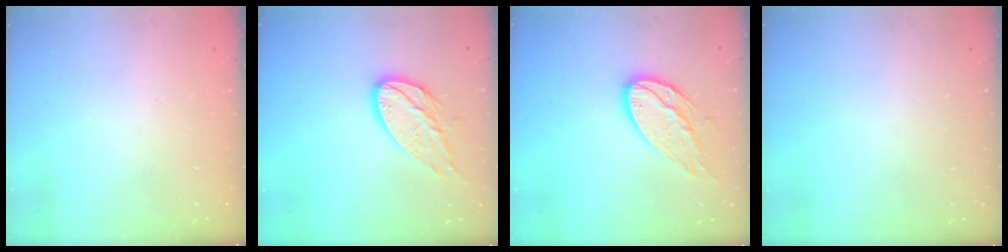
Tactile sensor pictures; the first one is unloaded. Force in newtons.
{"total": 12.8, "press": 12.7, "slide": 0.8}
{"total": 12.9, "press": 12.9, "slide": 1.0}
{"total": 0.0}